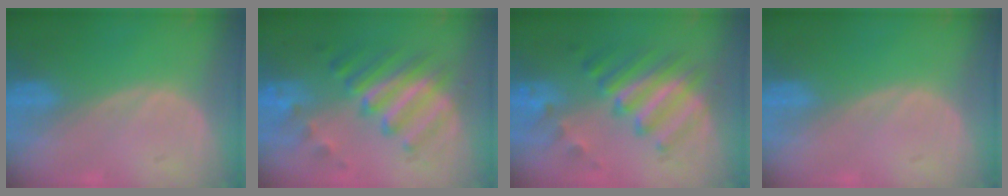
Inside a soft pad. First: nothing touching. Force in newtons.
{"total": 8.2, "press": 8.0, "slide": 1.7}
{"total": 8.0, "press": 7.9, "slide": 1.3}
{"total": 0.0}